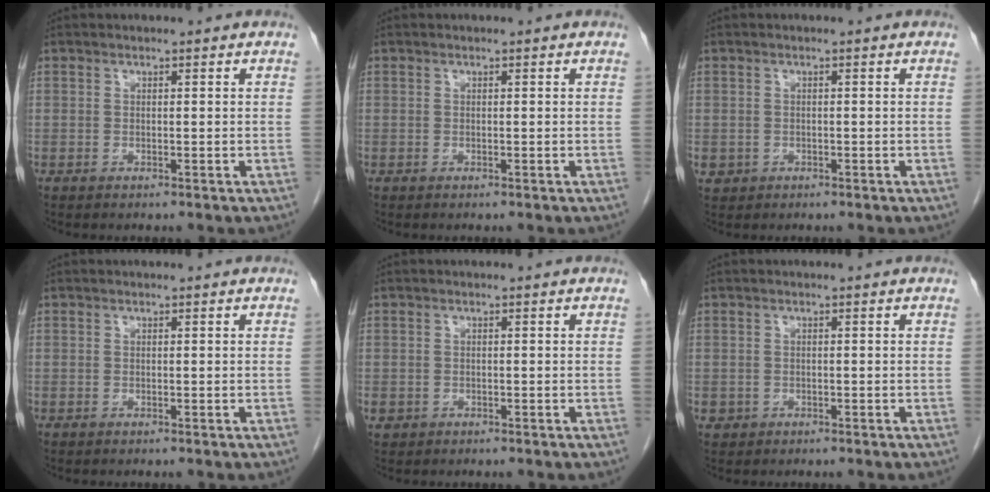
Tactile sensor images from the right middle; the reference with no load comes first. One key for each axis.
{"total": 0.0}
{"total": 1.4, "fx": -0.4, "fy": 1.3, "fz": 0.4, "tx": -0.009, "ty": 0.004, "tz": 0.000}
{"total": 1.2, "fx": 0.0, "fy": 0.5, "fz": -1.1, "tx": 0.012, "ty": 0.002, "tz": 0.000}
{"total": 1.1, "fx": -0.4, "fy": 1.0, "fz": 0.4, "tx": -0.009, "ty": 0.003, "tz": -0.003}
{"total": 1.0, "fx": -0.3, "fy": 0.9, "fz": 0.2, "tx": -0.003, "ty": 0.004, "tz": -0.001}